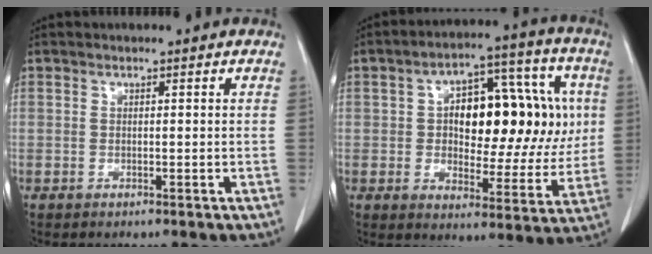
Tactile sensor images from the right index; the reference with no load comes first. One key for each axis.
{"total": 18.8, "fx": 2.5, "fy": 8.9, "fz": 16.4, "tx": -0.233, "ty": 0.041, "tz": 0.043}